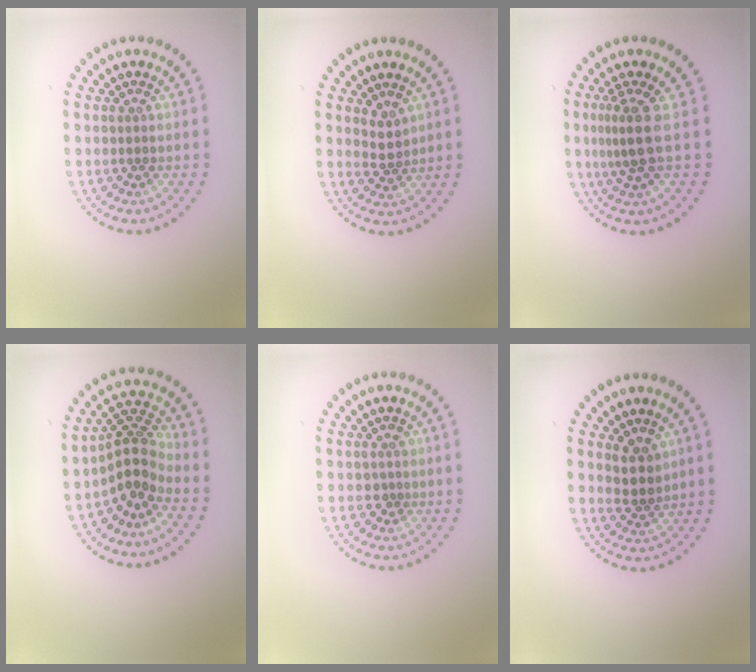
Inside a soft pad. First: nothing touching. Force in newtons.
{"total": 1.8, "press": 1.4, "slide": 1.1}
{"total": 2.8, "press": 2.0, "slide": 1.9}
{"total": 3.9, "press": 2.9, "slide": 2.6}
{"total": 1.1, "press": 0.8, "slide": 0.7}
{"total": 2.4, "press": 2.0, "slide": 1.3}